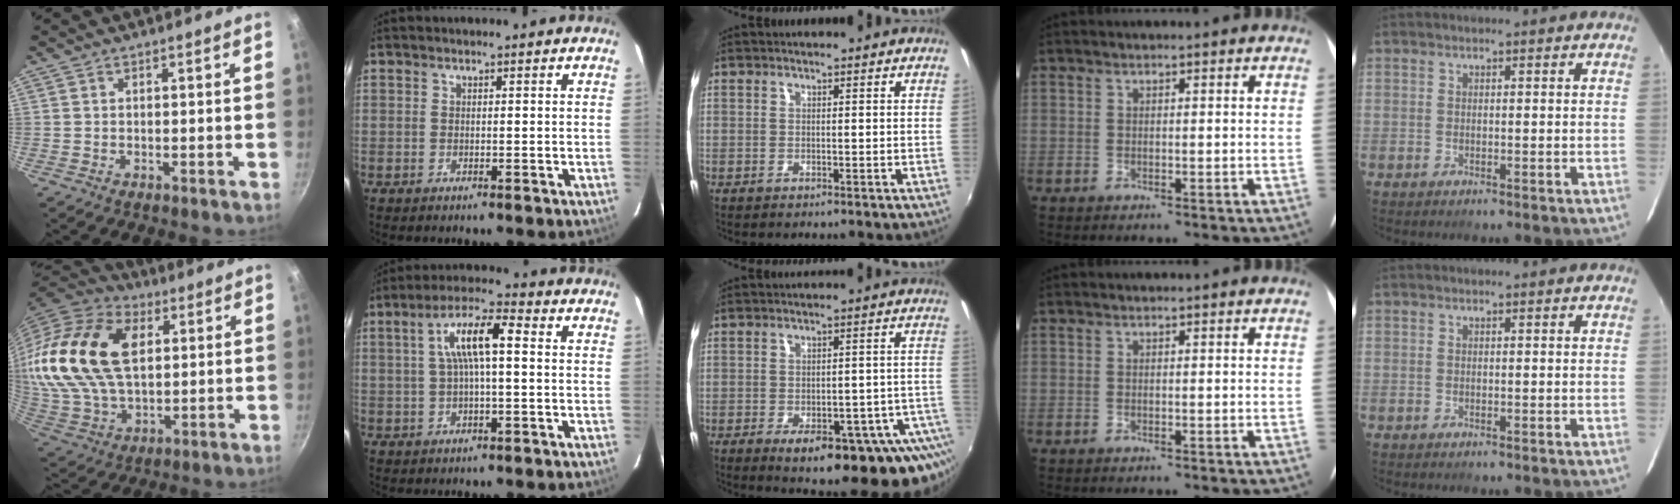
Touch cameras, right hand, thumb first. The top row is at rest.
{"thumb": {"total": 25.1, "force": [6.6, 15.9, 18.2], "torque": [-0.342, -0.006, 0.120]}, "index": {"total": 8.5, "force": [1.1, 1.9, 8.3], "torque": [-0.152, 0.017, 0.021]}, "middle": {"total": 20.9, "force": [-12.8, 8.0, 14.5], "torque": [-0.180, -0.025, -0.147]}}